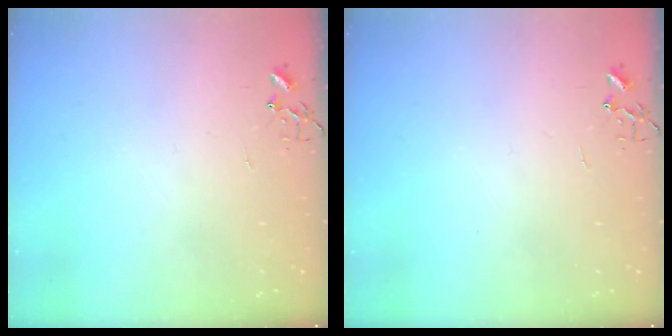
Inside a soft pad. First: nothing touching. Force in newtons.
{"total": 0.0}